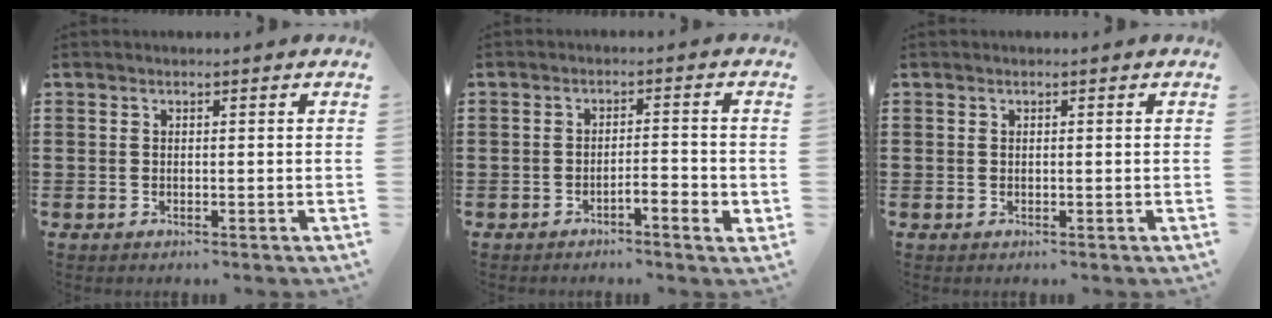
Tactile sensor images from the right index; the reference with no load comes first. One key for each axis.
{"total": 2.9, "fx": -1.8, "fy": 0.4, "fz": 2.2, "tx": -0.037, "ty": 0.002, "tz": -0.034}
{"total": 0.0}